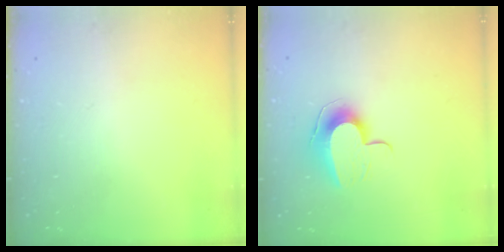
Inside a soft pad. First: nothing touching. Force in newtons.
{"total": 10.0, "press": 10.0, "slide": 1.2}